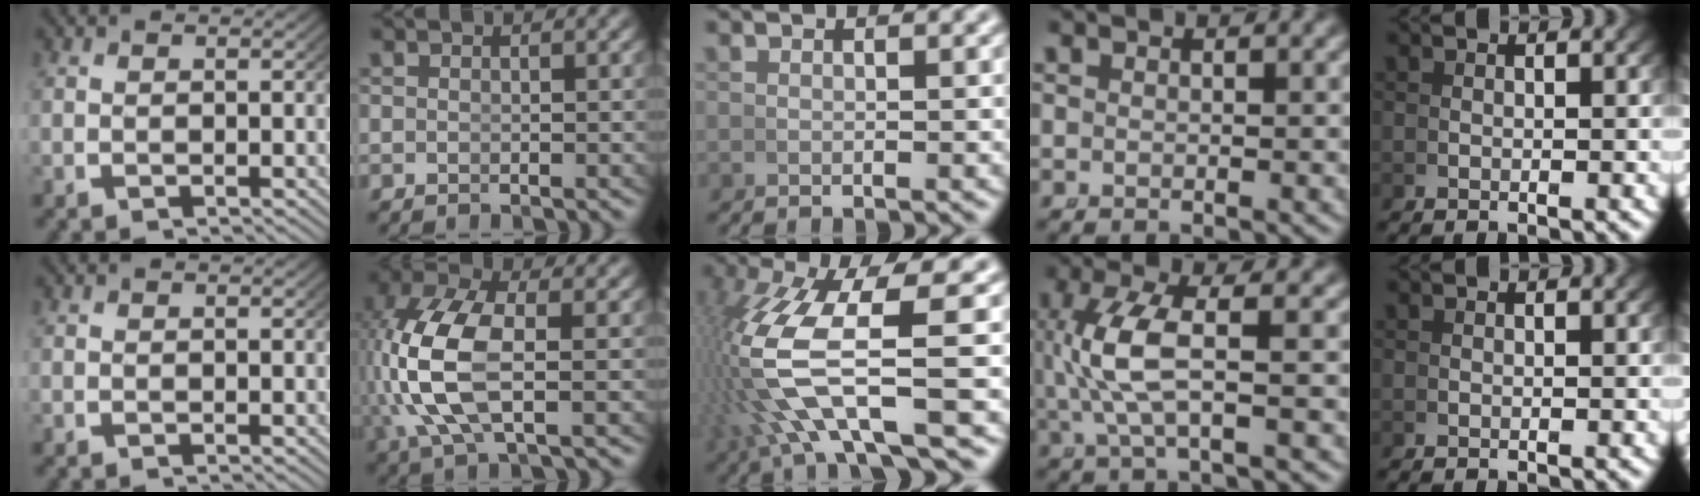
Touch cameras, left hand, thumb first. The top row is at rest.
{"index": {"total": 7.1, "force": [0.2, 3.2, 6.3], "torque": [-0.161, -0.017, 0.017]}, "middle": {"total": 9.2, "force": [0.1, 3.8, 8.3], "torque": [-0.199, -0.016, 0.014]}, "ring": {"total": 5.1, "force": [0.2, 1.4, 4.9], "torque": [-0.117, 0.000, 0.011]}}